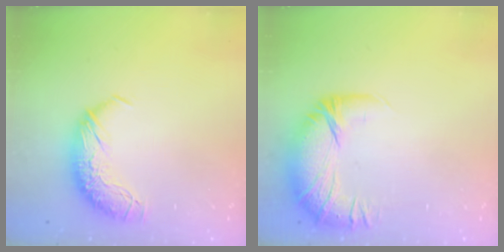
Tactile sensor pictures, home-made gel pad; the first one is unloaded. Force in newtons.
{"total": 3.1, "press": 2.0, "slide": 2.4}